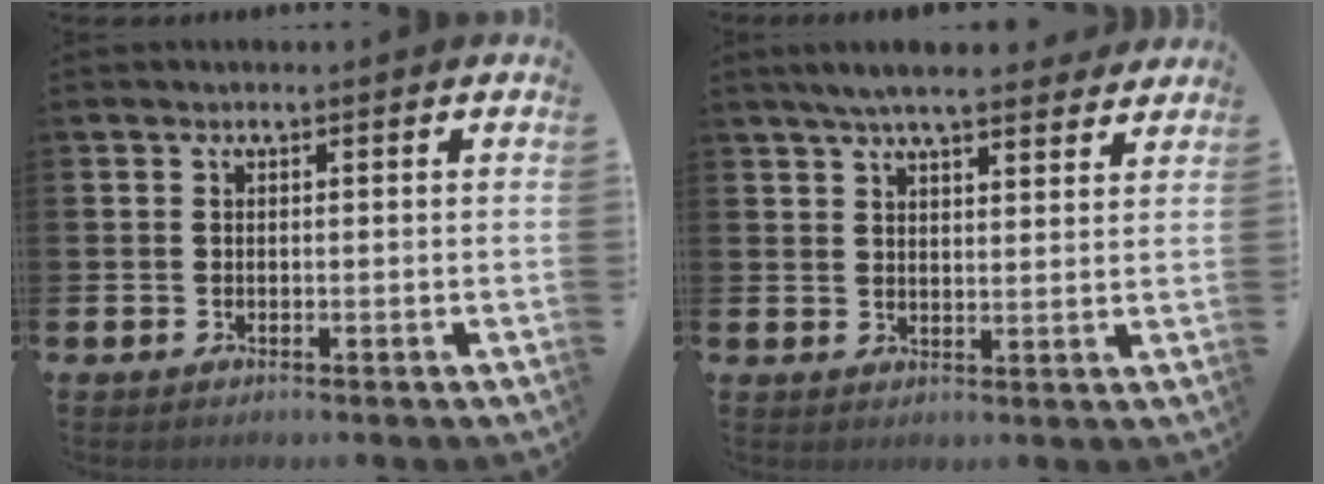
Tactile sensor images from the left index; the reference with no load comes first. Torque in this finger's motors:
{"motor_torque": [1.06, -1.08, 0.70, 0.21]}